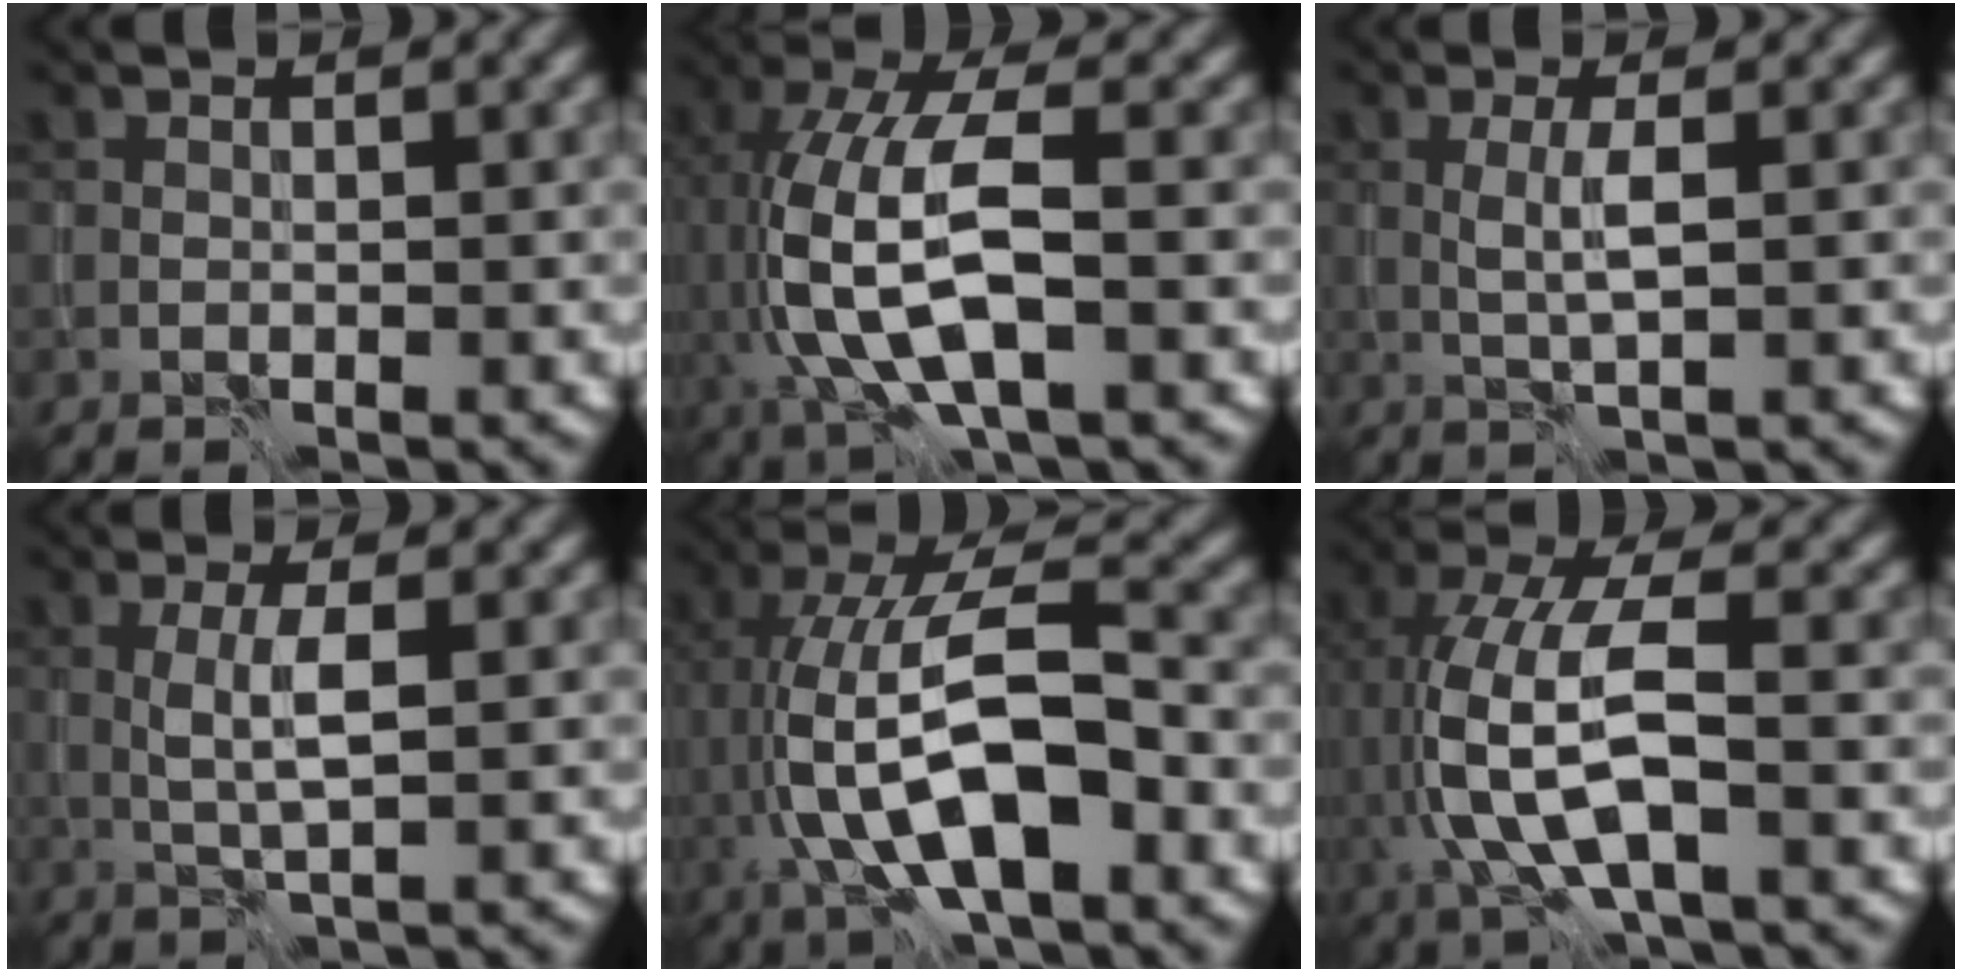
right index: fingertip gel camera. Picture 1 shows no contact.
{"total": 9.8, "force": [-0.7, 4.2, 8.9], "torque": [-0.190, 0.000, -0.012]}
{"total": 2.1, "force": [0.0, 0.1, 2.1], "torque": [-0.044, 0.003, 0.000]}
{"total": 2.6, "force": [0.0, 0.3, 2.5], "torque": [-0.053, 0.004, 0.001]}
{"total": 11.3, "force": [-2.0, 4.3, 10.2], "torque": [-0.185, 0.012, -0.045]}
{"total": 8.8, "force": [-0.9, 3.4, 8.0], "torque": [-0.173, 0.005, -0.022]}